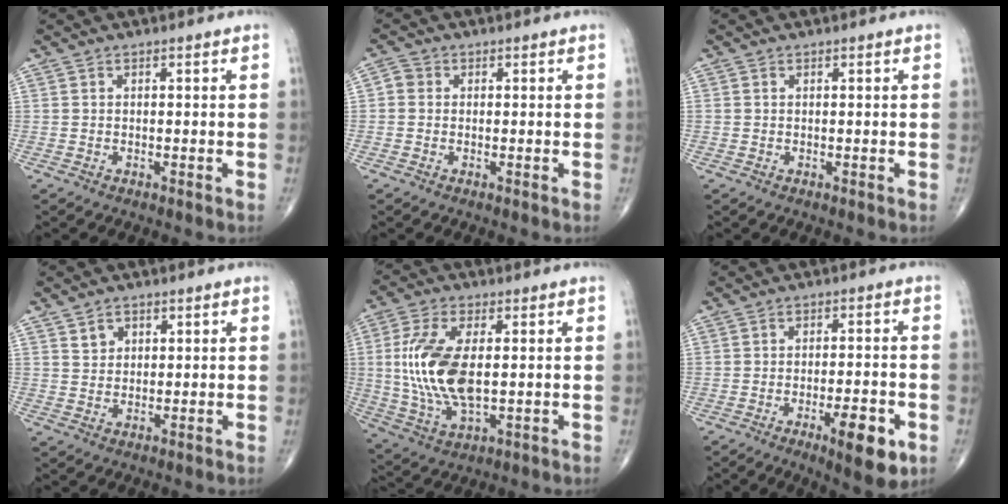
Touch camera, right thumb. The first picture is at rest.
{"total": 1.9, "force": [0.0, 1.7, 0.8], "torque": [-0.007, 0.004, -0.006]}
{"total": 0.0}
{"total": 3.0, "force": [1.6, 2.3, 1.1], "torque": [-0.004, -0.011, 0.030]}
{"total": 14.7, "force": [0.9, 7.0, 12.9], "torque": [-0.272, -0.010, 0.023]}
{"total": 9.5, "force": [-4.0, 2.6, 8.2], "torque": [-0.114, 0.008, -0.051]}